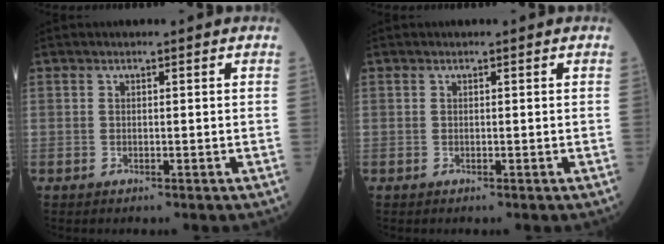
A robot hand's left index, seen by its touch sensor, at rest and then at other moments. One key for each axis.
{"total": 0.0}